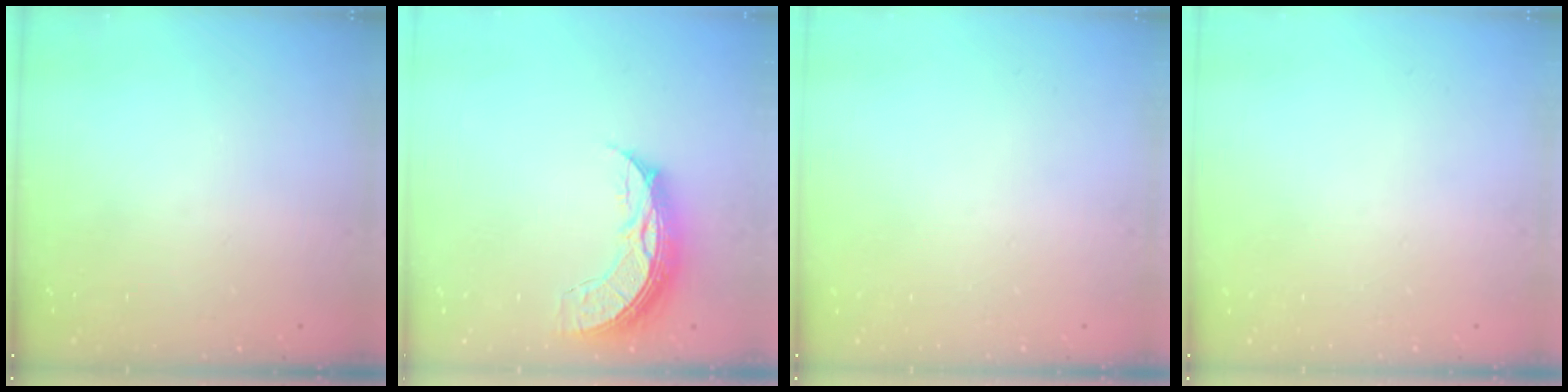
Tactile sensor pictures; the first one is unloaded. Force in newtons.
{"total": 9.8, "press": 9.8, "slide": 0.7}
{"total": 0.0}
{"total": 0.0}